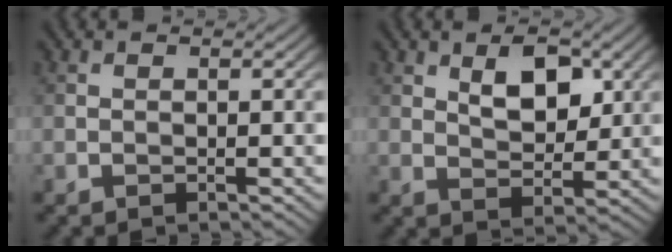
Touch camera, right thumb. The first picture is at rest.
{"total": 5.6, "force": [2.4, 3.1, 4.1], "torque": [-0.069, -0.005, 0.039]}